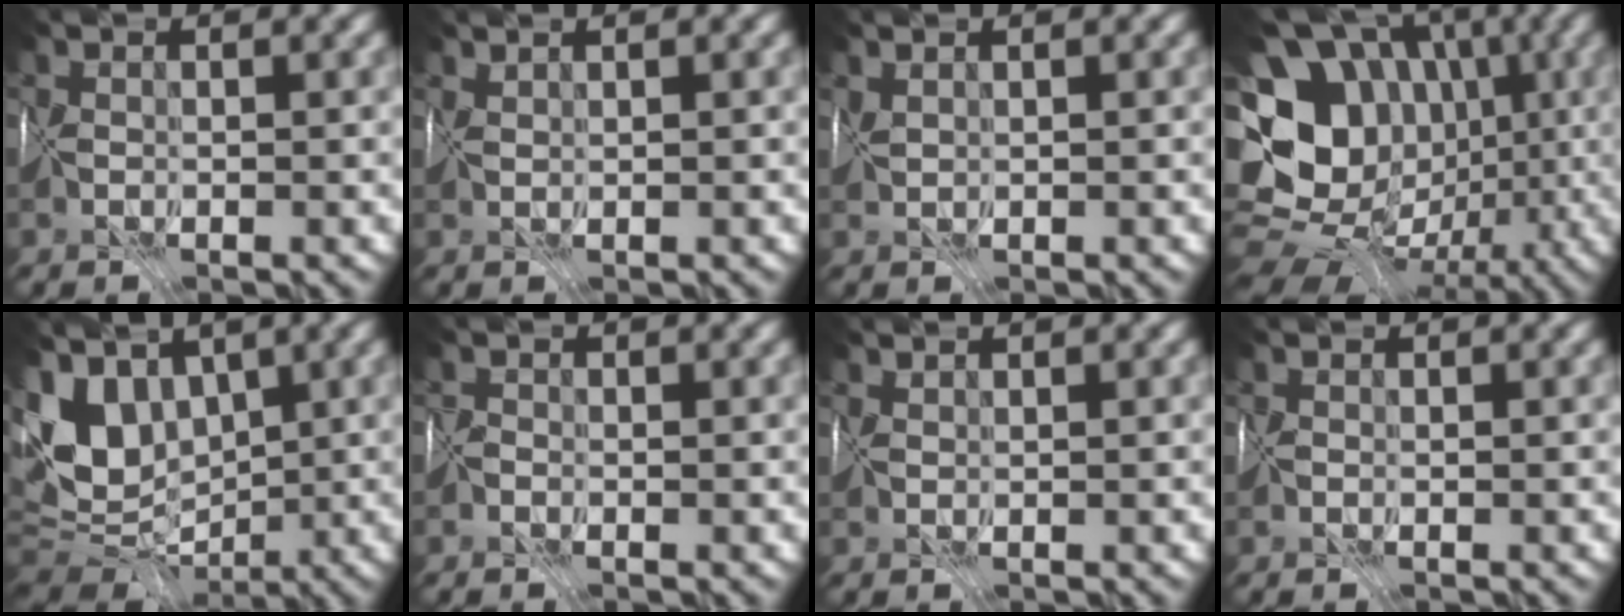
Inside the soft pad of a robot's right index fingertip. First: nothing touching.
{"total": 1.4, "force": [1.2, -0.6, -0.4], "torque": [0.000, 0.009, 0.028]}
{"total": 1.0, "force": [0.7, -0.6, -0.5], "torque": [-0.001, 0.006, 0.017]}
{"total": 18.3, "force": [-0.3, 16.0, 8.9], "torque": [-0.152, 0.026, -0.018]}
{"total": 6.7, "force": [2.4, 4.5, 4.4], "torque": [-0.102, 0.002, 0.038]}
{"total": 1.3, "force": [-0.3, -0.8, -1.0], "torque": [0.016, 0.007, -0.010]}
{"total": 1.1, "force": [0.9, 0.3, 0.6], "torque": [-0.024, 0.005, 0.020]}
{"total": 0.7, "force": [-0.1, -0.4, -0.5], "torque": [0.006, 0.000, -0.004]}